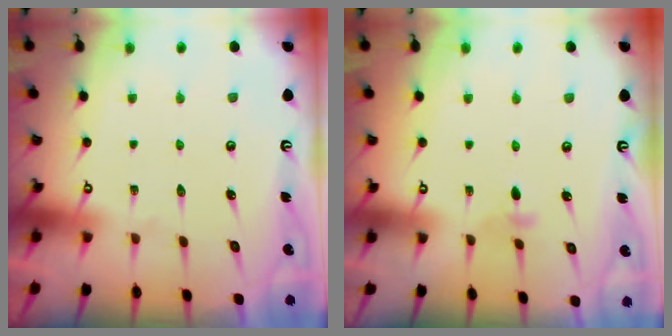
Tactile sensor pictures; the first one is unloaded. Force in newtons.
{"total": 3.1, "press": 3.1, "slide": 0.6}